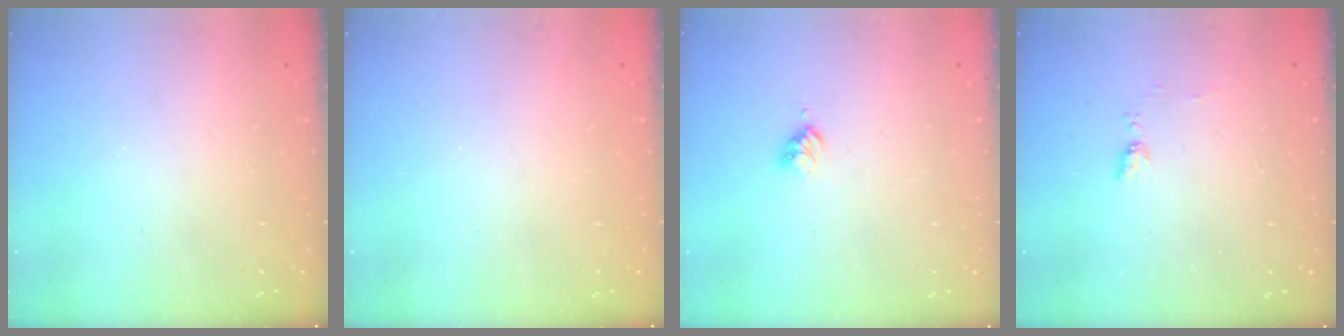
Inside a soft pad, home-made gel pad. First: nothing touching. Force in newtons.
{"total": 0.0}
{"total": 3.0, "press": 2.9, "slide": 0.4}
{"total": 5.6, "press": 5.5, "slide": 0.5}